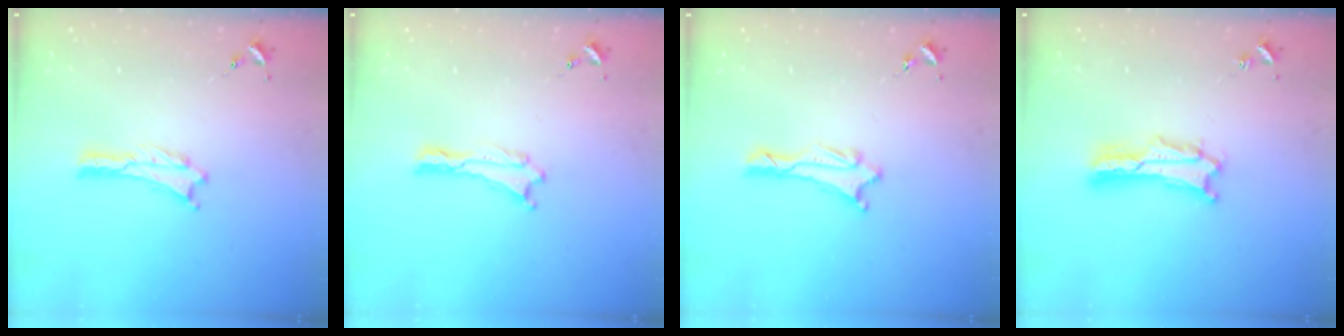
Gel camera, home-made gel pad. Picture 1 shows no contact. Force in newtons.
{"total": 0.0}
{"total": 1.5, "press": 1.5, "slide": 0.2}
{"total": 2.1, "press": 2.1, "slide": 0.3}